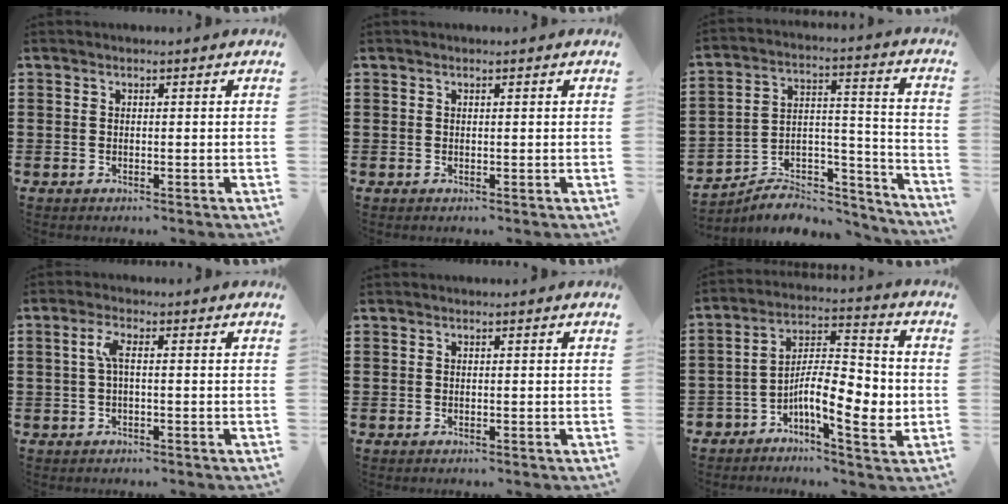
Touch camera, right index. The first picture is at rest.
{"total": 0.0}
{"total": 5.9, "force": [-5.1, 2.7, 1.2], "torque": [-0.016, 0.010, -0.098]}
{"total": 3.1, "force": [0.0, 0.7, 3.0], "torque": [-0.073, -0.001, -0.007]}
{"total": 0.0}
{"total": 10.0, "force": [-3.3, 3.1, 8.9], "torque": [-0.159, 0.001, -0.058]}